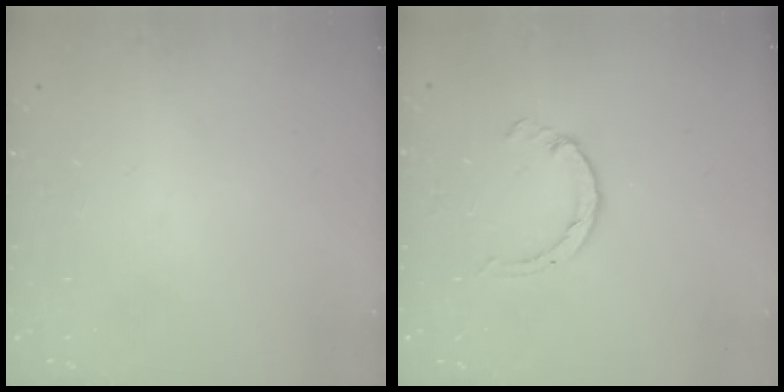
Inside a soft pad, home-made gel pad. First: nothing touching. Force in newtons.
{"total": 2.6, "press": 2.6, "slide": 0.4}